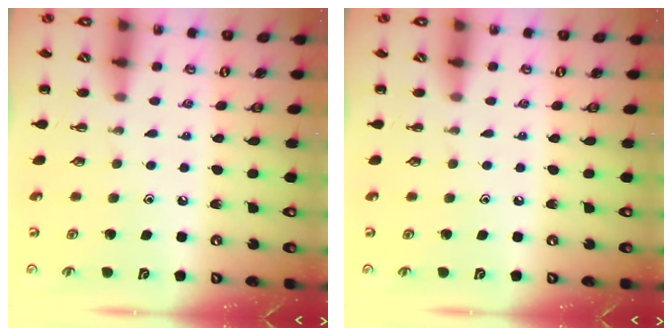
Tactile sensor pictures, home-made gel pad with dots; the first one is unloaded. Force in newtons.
{"total": 0.0}